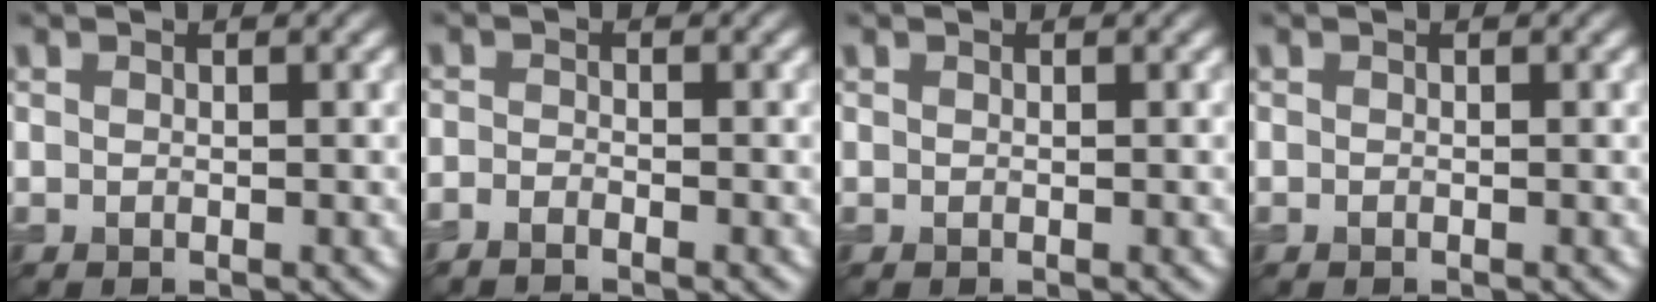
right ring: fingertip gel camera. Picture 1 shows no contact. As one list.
[{"total": 1.2, "force": [-1.2, -0.1, 0.1], "torque": [-0.008, -0.002, -0.029]}, {"total": 0.0}, {"total": 0.0}]